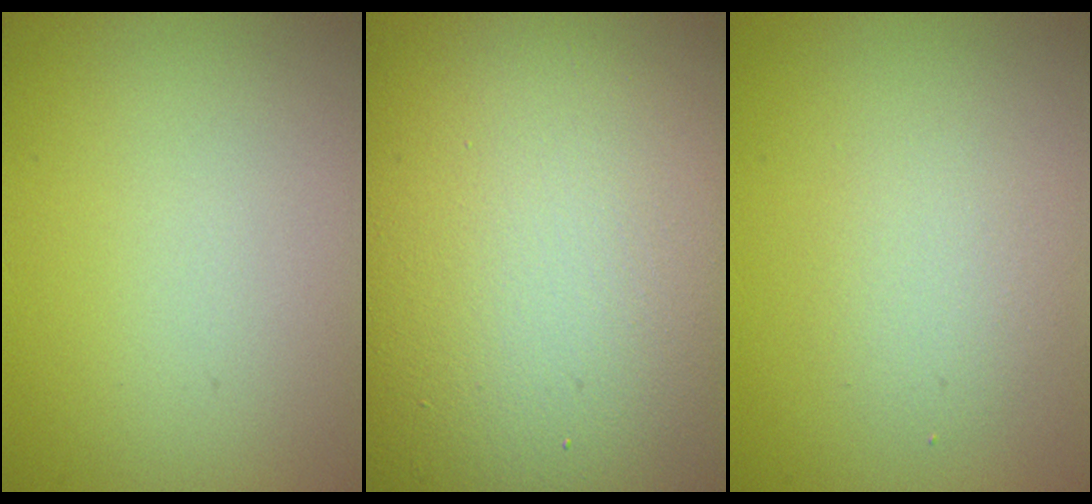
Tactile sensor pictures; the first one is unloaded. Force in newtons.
{"total": 22.8, "press": 22.8, "slide": 1.0}
{"total": 1.9, "press": 1.9, "slide": 0.1}